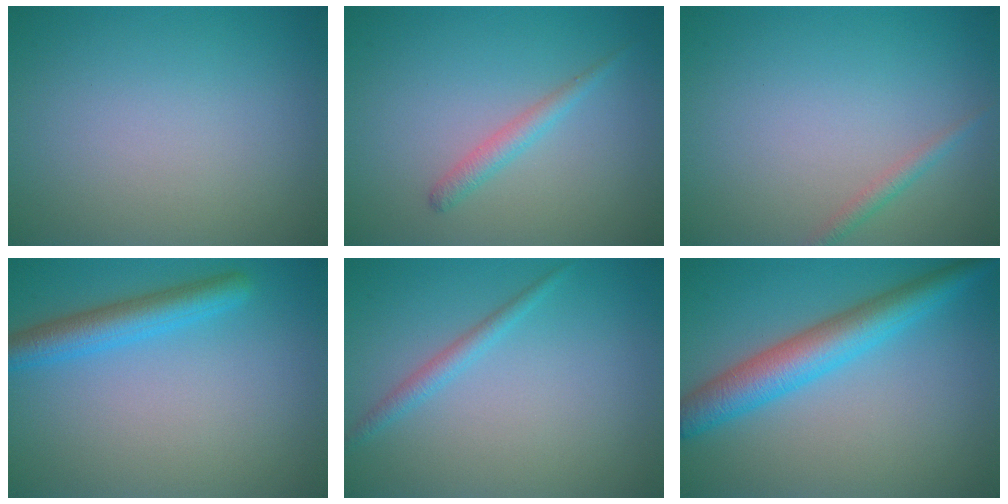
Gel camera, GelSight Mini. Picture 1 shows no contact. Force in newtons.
{"total": 1.6, "press": 1.6, "slide": 0.0}
{"total": 1.2, "press": 1.2, "slide": 0.0}
{"total": 3.7, "press": 3.7, "slide": 0.2}
{"total": 1.5, "press": 1.5, "slide": 0.1}
{"total": 5.5, "press": 5.5, "slide": 0.1}